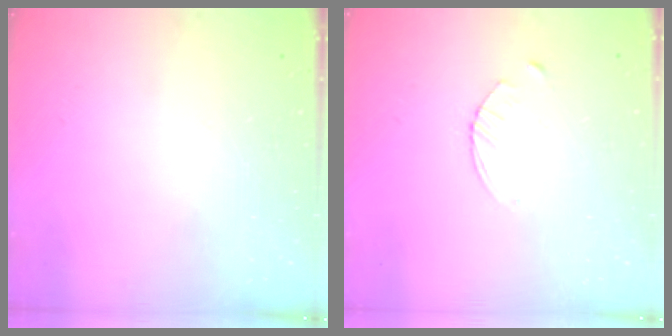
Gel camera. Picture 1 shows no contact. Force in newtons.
{"total": 2.9, "press": 2.9, "slide": 0.4}